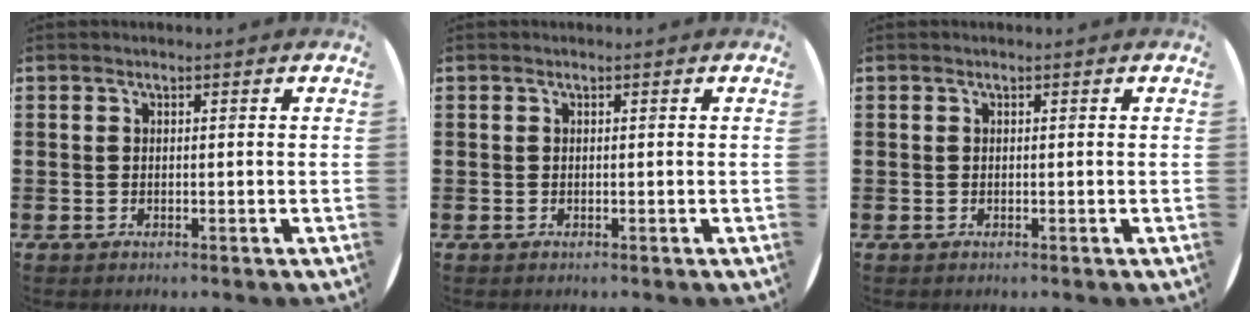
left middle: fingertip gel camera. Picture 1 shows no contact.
{"total": 0.0}
{"total": 0.0}